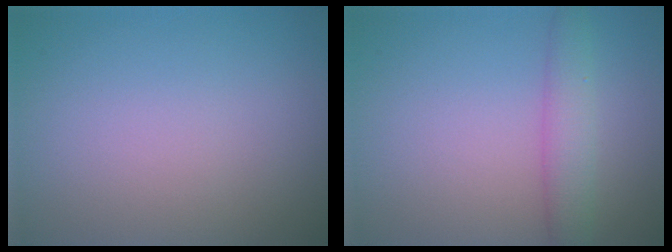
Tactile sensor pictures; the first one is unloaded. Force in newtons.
{"total": 2.9, "press": 2.9, "slide": 0.1}